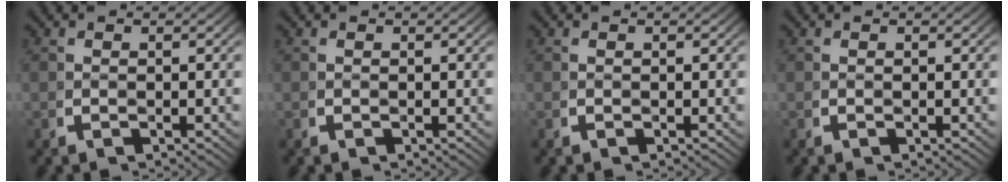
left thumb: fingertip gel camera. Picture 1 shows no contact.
{"total": 0.0}
{"total": 0.0}
{"total": 0.0}